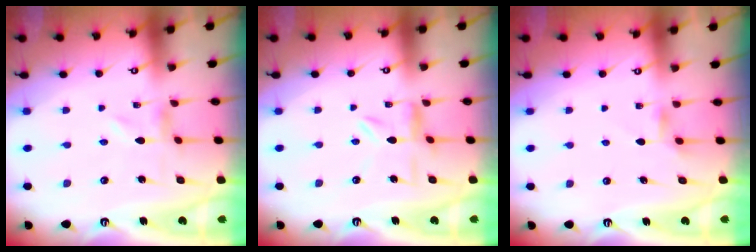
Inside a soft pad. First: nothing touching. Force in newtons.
{"total": 4.2, "press": 4.2, "slide": 0.3}
{"total": 2.9, "press": 2.9, "slide": 0.4}